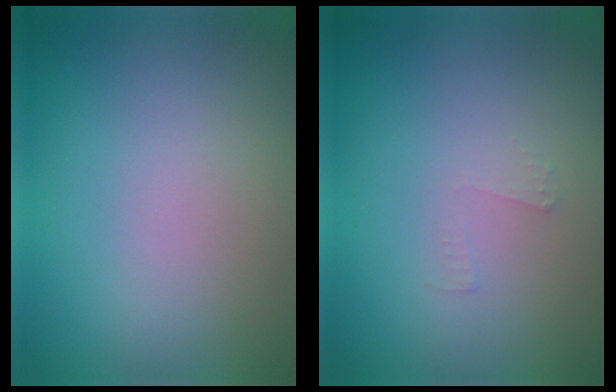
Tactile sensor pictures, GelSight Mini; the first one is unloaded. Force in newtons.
{"total": 0.7, "press": 0.7, "slide": 0.1}